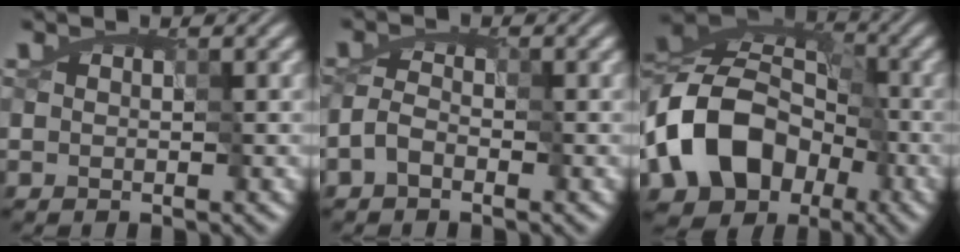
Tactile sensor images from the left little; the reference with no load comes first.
{"total": 2.6, "force": [-2.3, 0.8, 0.7], "torque": [-0.006, 0.004, -0.047]}
{"total": 12.7, "force": [-6.2, 8.9, 6.7], "torque": [-0.127, -0.001, -0.123]}